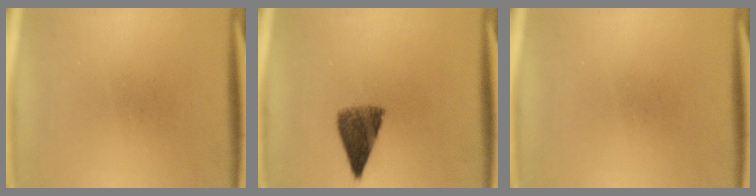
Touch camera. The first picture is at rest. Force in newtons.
{"total": 6.7}
{"total": 0.0}